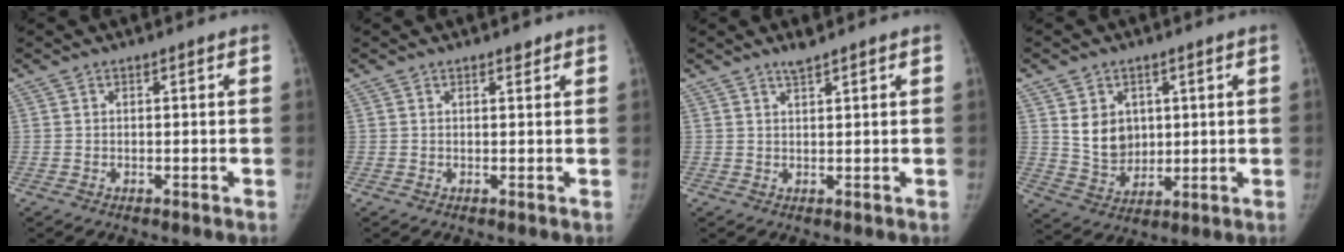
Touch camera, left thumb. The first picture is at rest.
{"total": 0.9, "force": [0.8, 0.4, 0.3], "torque": [0.001, -0.005, 0.010]}
{"total": 2.1, "force": [1.8, 0.3, 1.1], "torque": [-0.014, -0.007, 0.033]}
{"total": 8.2, "force": [2.4, 6.7, 4.2], "torque": [-0.038, -0.020, 0.059]}